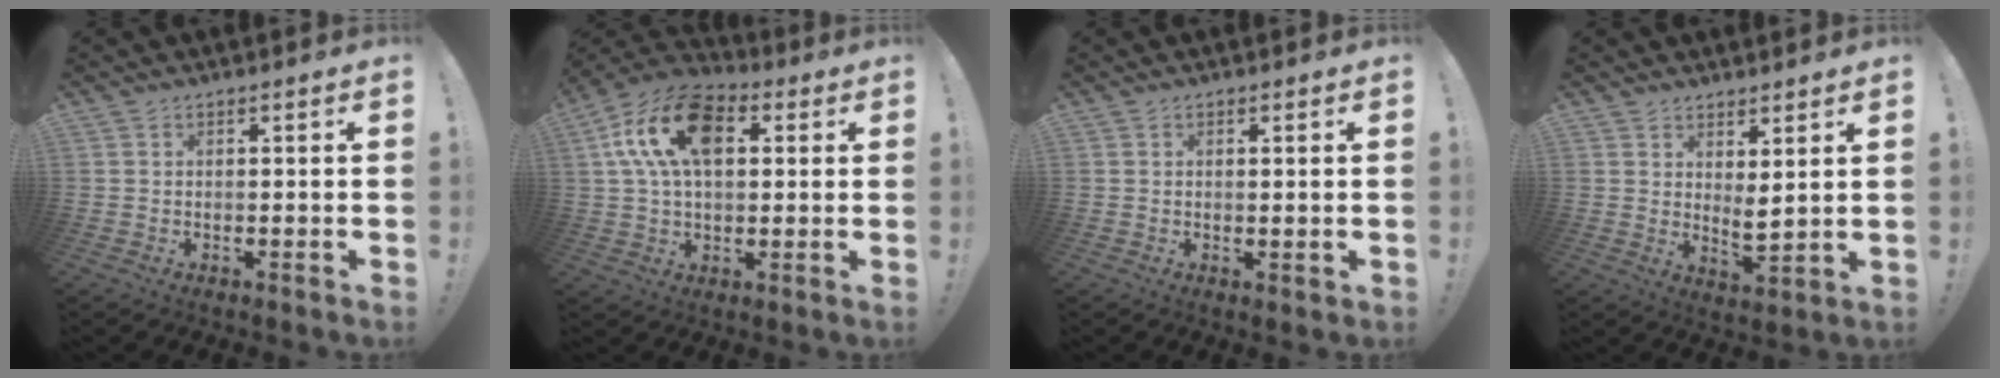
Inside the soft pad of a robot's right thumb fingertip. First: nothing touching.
{"total": 18.8, "force": [5.9, 11.3, 13.8], "torque": [-0.249, -0.003, 0.104]}
{"total": 1.2, "force": [0.6, 0.3, 0.9], "torque": [-0.005, -0.004, 0.008]}
{"total": 4.7, "force": [3.2, 1.1, 3.3], "torque": [-0.050, -0.030, 0.058]}